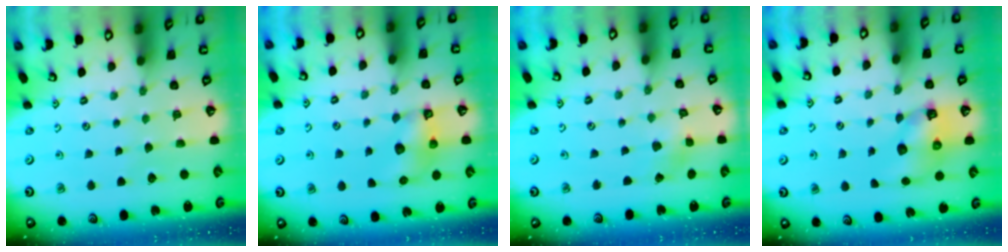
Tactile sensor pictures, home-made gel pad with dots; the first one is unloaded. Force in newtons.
{"total": 7.2, "press": 7.2, "slide": 0.2}
{"total": 2.4, "press": 2.4, "slide": 0.2}
{"total": 7.3, "press": 7.2, "slide": 0.9}